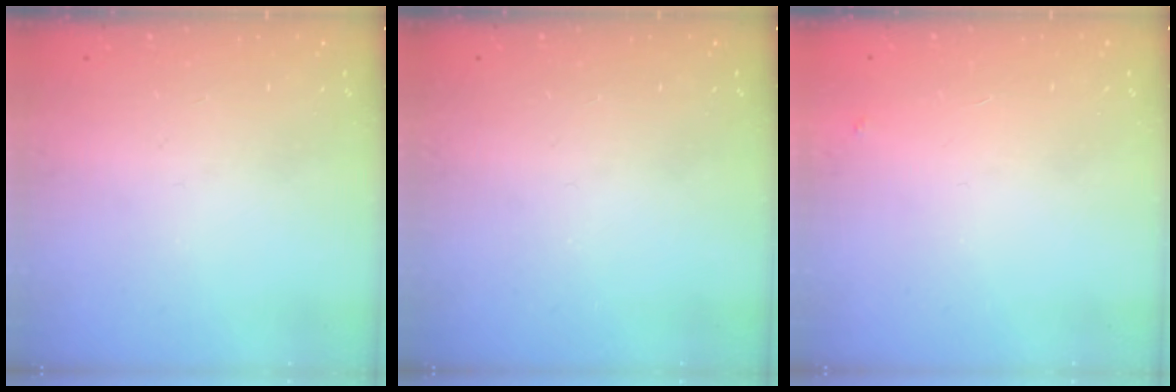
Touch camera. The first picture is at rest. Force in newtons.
{"total": 0.0}
{"total": 3.8, "press": 3.8, "slide": 0.2}